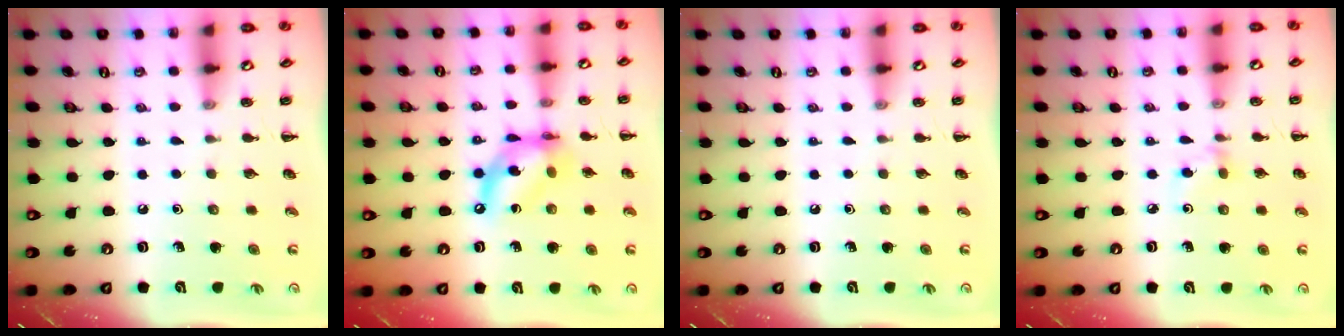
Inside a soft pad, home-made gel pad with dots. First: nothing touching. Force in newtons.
{"total": 12.5, "press": 12.0, "slide": 3.3}
{"total": 0.0}
{"total": 4.0, "press": 3.7, "slide": 1.4}